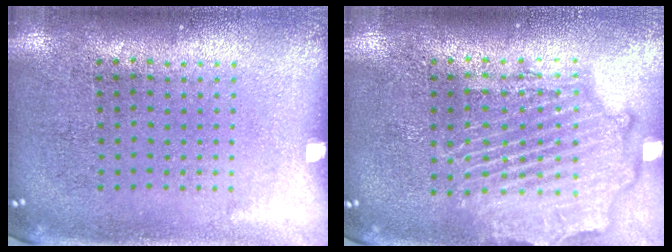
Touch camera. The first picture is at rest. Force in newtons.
{"total": 2.4, "press": 2.2, "slide": 0.8}